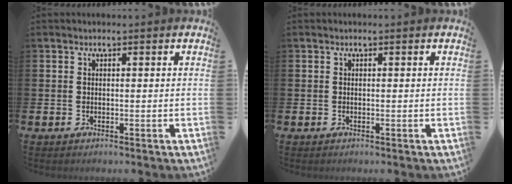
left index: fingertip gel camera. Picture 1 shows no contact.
{"total": 0.0}